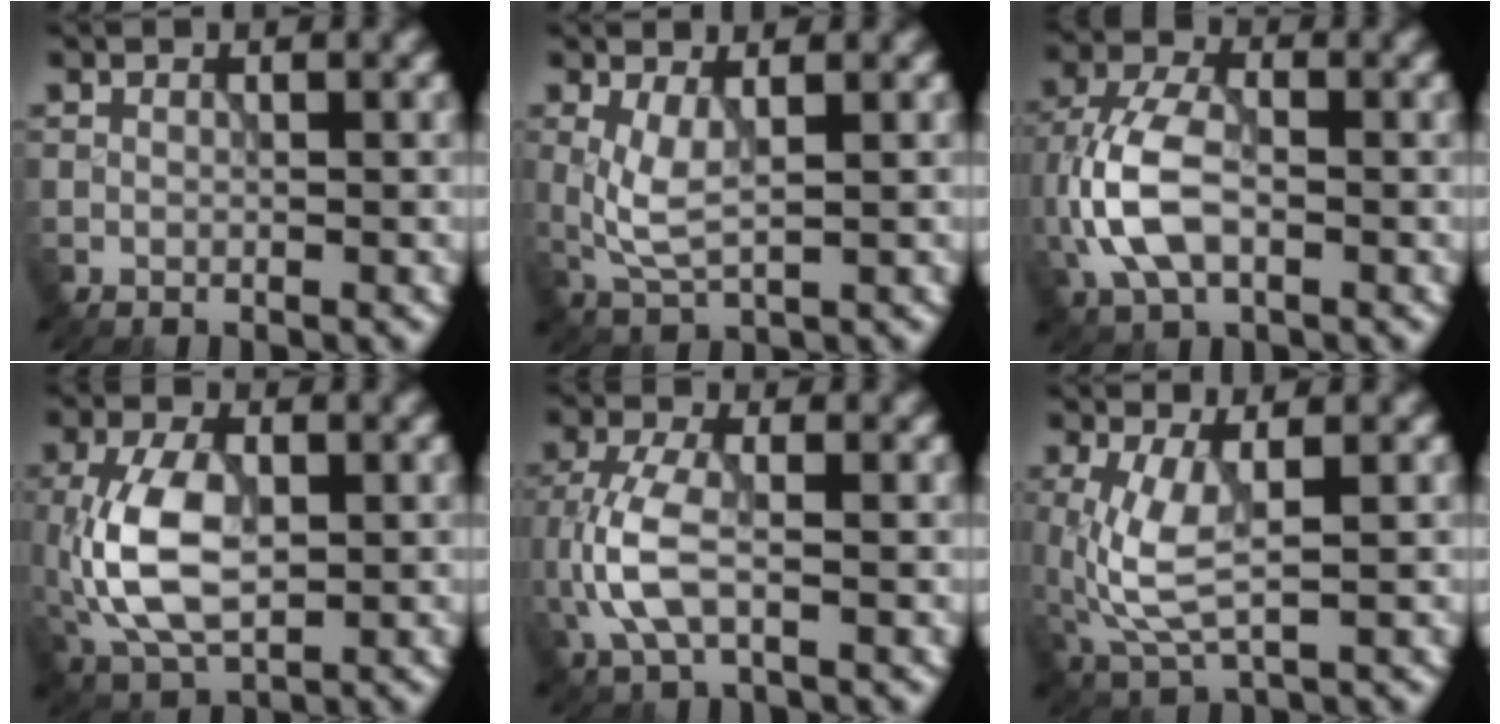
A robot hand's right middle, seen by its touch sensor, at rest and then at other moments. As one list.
[{"total": 3.0, "force": [0.5, 1.0, 2.8], "torque": [-0.069, -0.006, 0.014]}, {"total": 6.7, "force": [-1.4, 3.9, 5.3], "torque": [-0.125, 0.005, -0.034]}, {"total": 7.6, "force": [-0.6, 4.2, 6.4], "torque": [-0.142, 0.002, -0.010]}, {"total": 4.6, "force": [-0.9, 2.0, 4.1], "torque": [-0.103, 0.002, -0.021]}, {"total": 4.9, "force": [0.3, 1.8, 4.6], "torque": [-0.117, -0.007, 0.007]}]